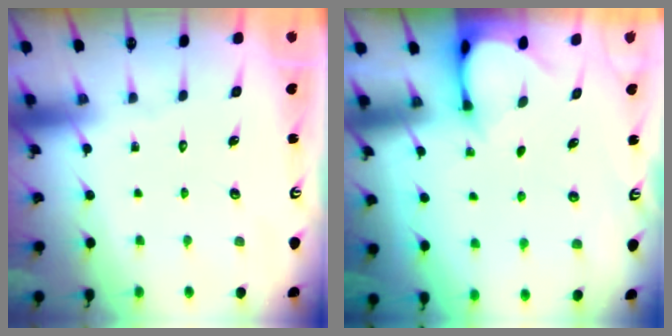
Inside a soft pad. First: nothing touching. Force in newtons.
{"total": 3.0, "press": 3.0, "slide": 0.2}